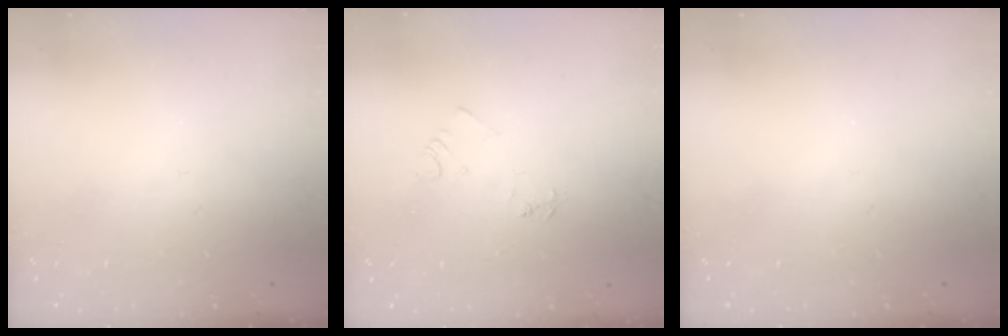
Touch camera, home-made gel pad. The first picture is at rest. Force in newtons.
{"total": 4.0, "press": 3.9, "slide": 0.6}
{"total": 0.0}